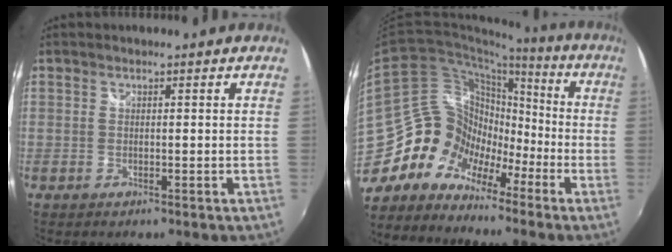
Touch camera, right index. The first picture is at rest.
{"total": 13.7, "force": [-9.4, 9.2, 3.7], "torque": [-0.067, 0.032, -0.181]}